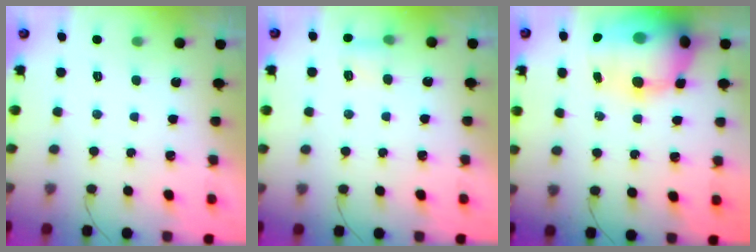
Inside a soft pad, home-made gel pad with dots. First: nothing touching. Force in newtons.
{"total": 4.0, "press": 3.8, "slide": 1.2}
{"total": 21.4, "press": 20.8, "slide": 5.2}